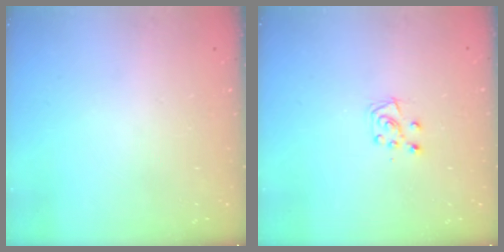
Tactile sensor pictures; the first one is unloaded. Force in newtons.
{"total": 7.0, "press": 6.9, "slide": 0.6}